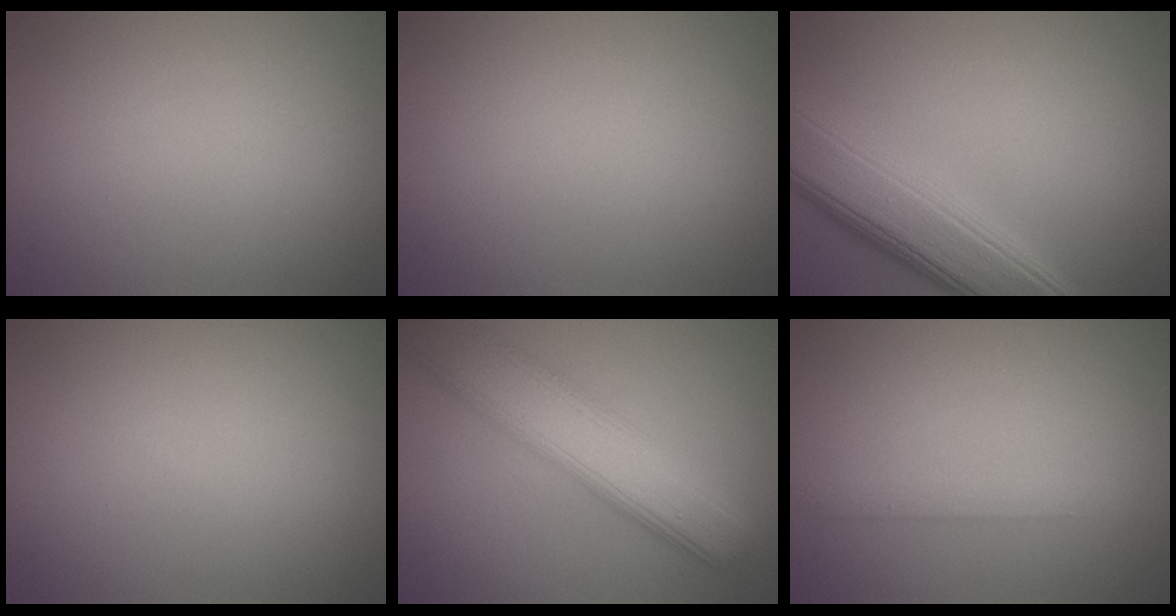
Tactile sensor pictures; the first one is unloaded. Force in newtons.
{"total": 0.0}
{"total": 7.3, "press": 7.3, "slide": 0.2}
{"total": 0.0}
{"total": 8.1, "press": 8.1, "slide": 0.5}
{"total": 1.3, "press": 1.3, "slide": 0.0}